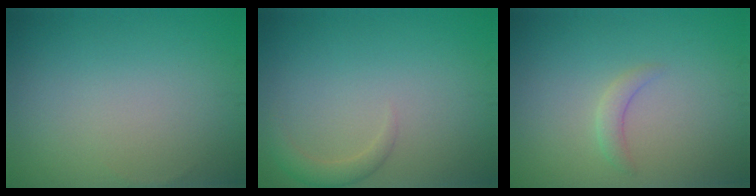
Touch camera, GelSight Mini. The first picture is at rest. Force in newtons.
{"total": 1.7, "press": 1.7, "slide": 0.1}
{"total": 1.3, "press": 1.3, "slide": 0.2}